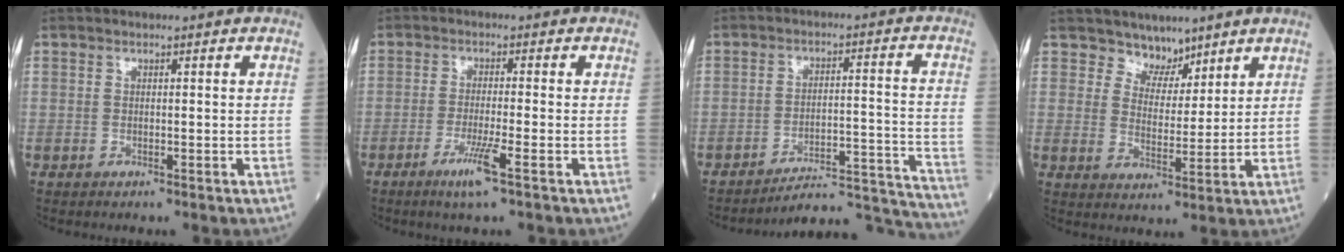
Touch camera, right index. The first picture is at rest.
{"total": 4.6, "force": [-2.5, -0.5, 3.8], "torque": [-0.075, -0.012, -0.049]}
{"total": 15.9, "force": [-15.8, -1.2, 1.0], "torque": [0.011, 0.033, -0.215]}
{"total": 4.4, "force": [3.8, 2.3, 0.2], "torque": [0.004, -0.004, 0.067]}